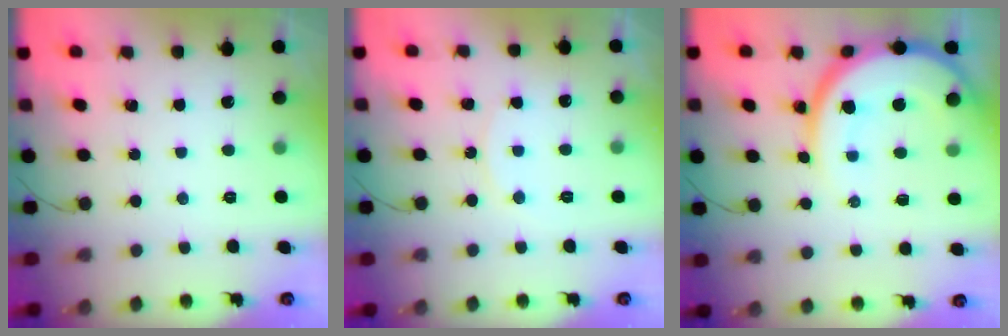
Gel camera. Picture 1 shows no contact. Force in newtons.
{"total": 5.1, "press": 5.1, "slide": 0.4}
{"total": 13.4, "press": 13.4, "slide": 1.4}